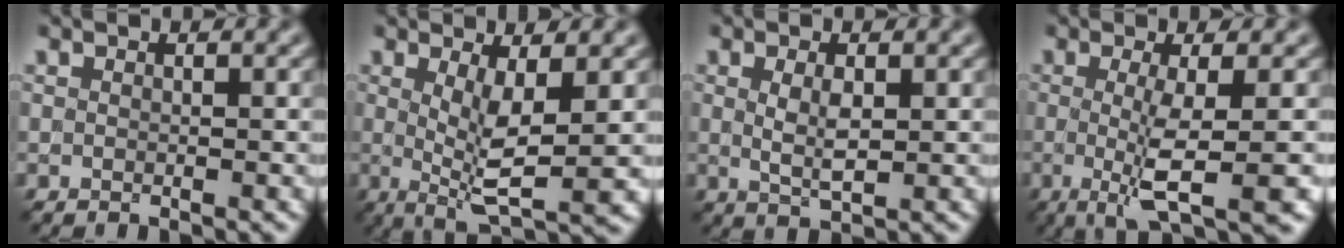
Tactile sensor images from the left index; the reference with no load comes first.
{"total": 5.4, "force": [0.4, 1.4, 5.2], "torque": [-0.092, -0.010, 0.009]}
{"total": 2.3, "force": [0.5, 0.8, 2.1], "torque": [-0.047, -0.003, 0.010]}
{"total": 5.7, "force": [-0.6, 1.2, 5.5], "torque": [-0.094, -0.011, -0.011]}